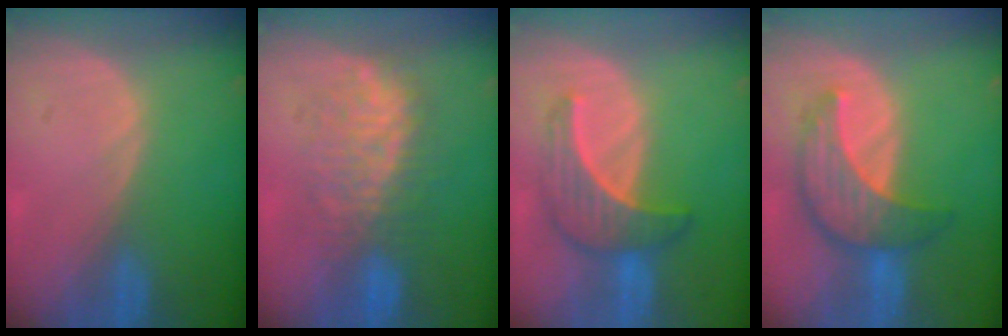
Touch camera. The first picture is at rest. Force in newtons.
{"total": 7.7, "press": 7.7, "slide": 0.3}
{"total": 6.6, "press": 6.5, "slide": 0.9}
{"total": 8.0, "press": 7.6, "slide": 2.4}